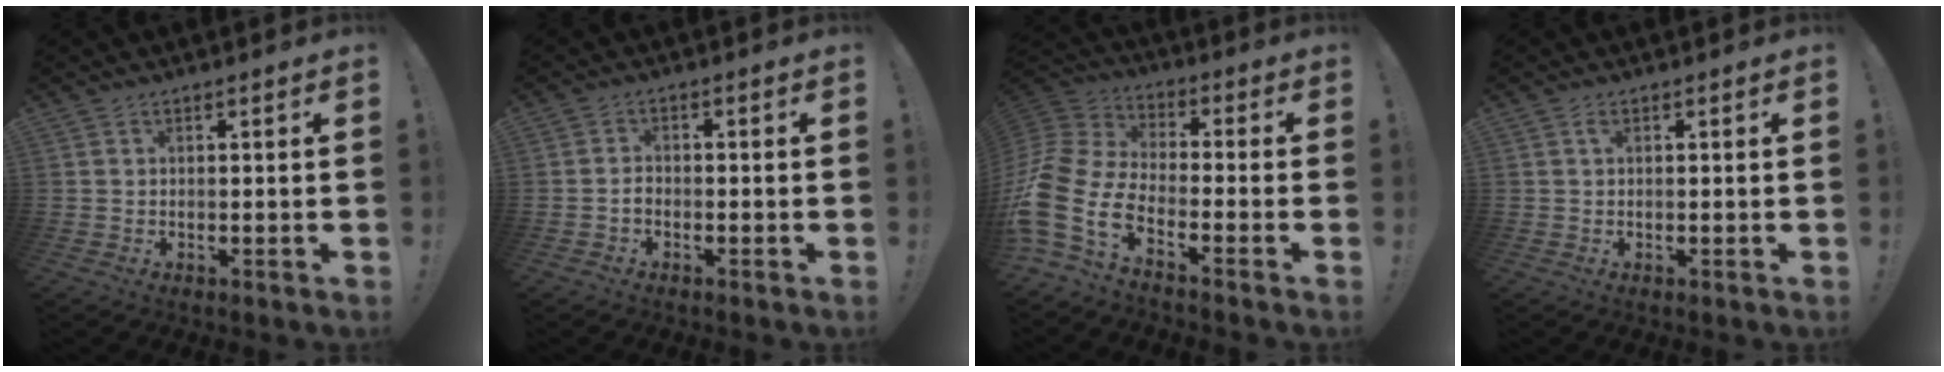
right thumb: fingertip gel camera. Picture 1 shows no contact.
{"total": 1.8, "force": [-1.1, 1.1, 1.0], "torque": [-0.022, 0.011, -0.018]}
{"total": 16.9, "force": [-7.8, 9.7, 11.4], "torque": [-0.262, 0.030, -0.131]}
{"total": 1.0, "force": [0.2, 0.5, 0.9], "torque": [-0.019, 0.003, 0.003]}